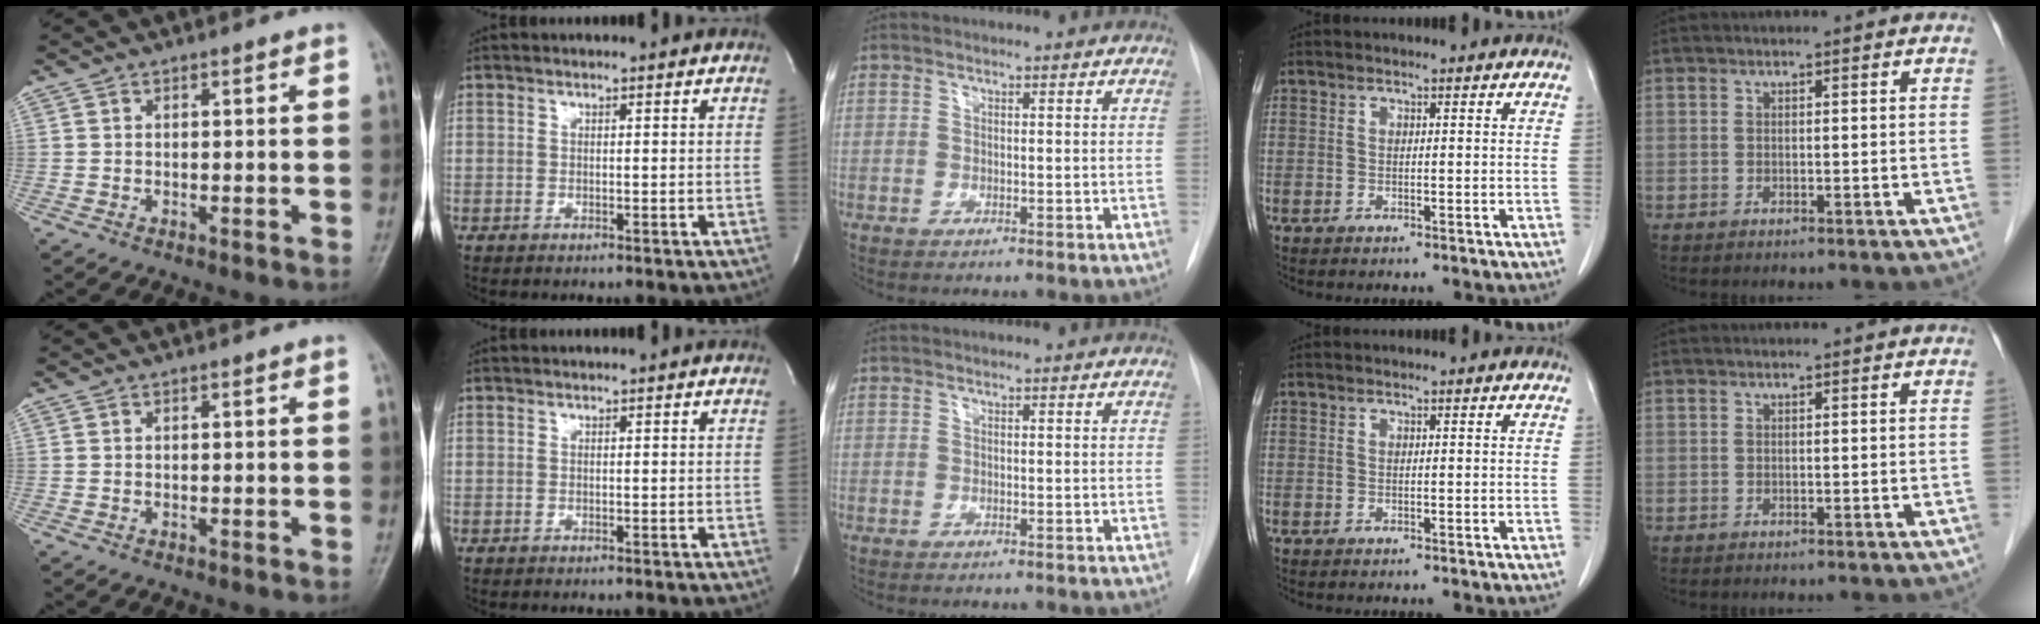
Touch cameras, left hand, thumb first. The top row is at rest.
{}